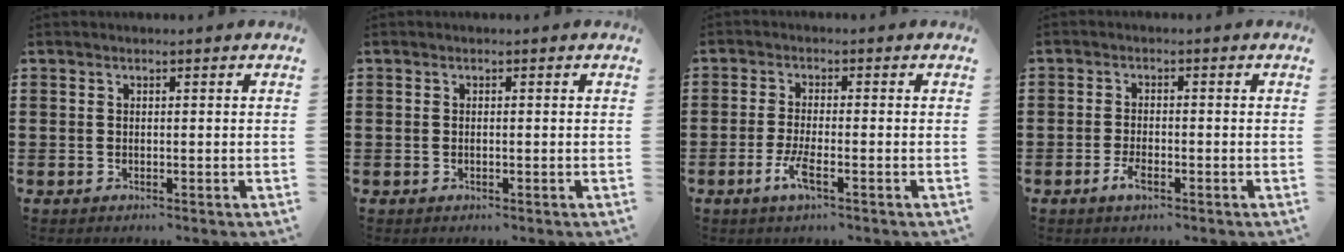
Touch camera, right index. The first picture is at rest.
{"total": 0.0}
{"total": 4.0, "force": [-2.0, 0.7, 3.4], "torque": [-0.082, -0.012, -0.044]}
{"total": 3.0, "force": [-1.6, 1.1, 2.2], "torque": [-0.051, -0.002, -0.033]}